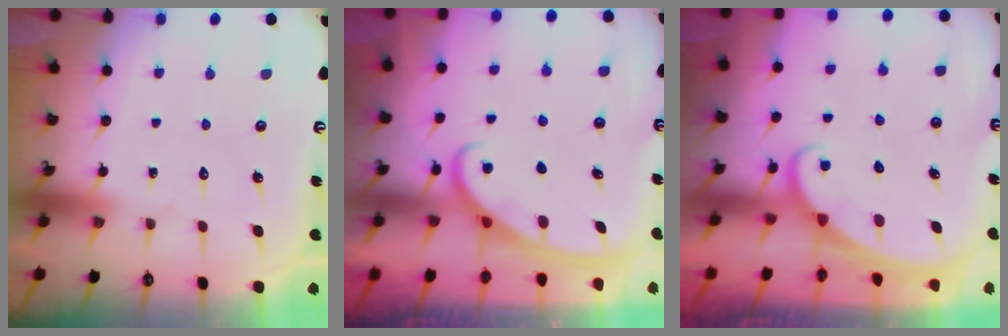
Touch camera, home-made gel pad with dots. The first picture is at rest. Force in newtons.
{"total": 2.9, "press": 2.8, "slide": 0.4}
{"total": 1.7, "press": 1.7, "slide": 0.1}